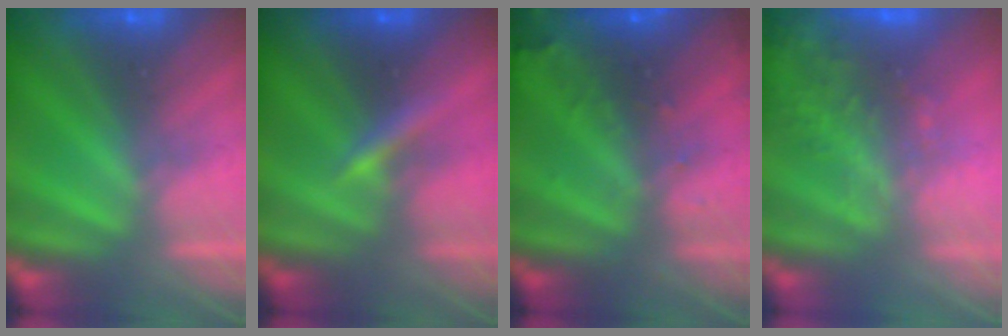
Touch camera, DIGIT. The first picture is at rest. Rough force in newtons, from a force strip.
{"total": 2.9}
{"total": 7.8}
{"total": 5.9}